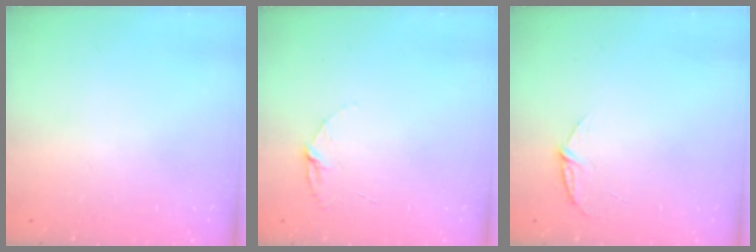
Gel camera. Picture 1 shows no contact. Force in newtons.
{"total": 4.1, "press": 4.1, "slide": 0.3}
{"total": 4.9, "press": 4.9, "slide": 0.6}